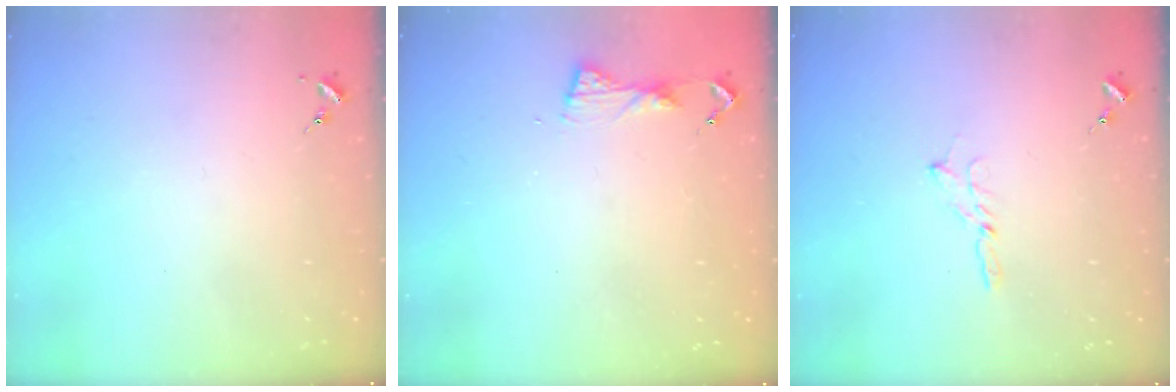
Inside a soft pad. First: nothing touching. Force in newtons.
{"total": 5.3, "press": 5.3, "slide": 0.6}
{"total": 1.8, "press": 1.7, "slide": 0.2}